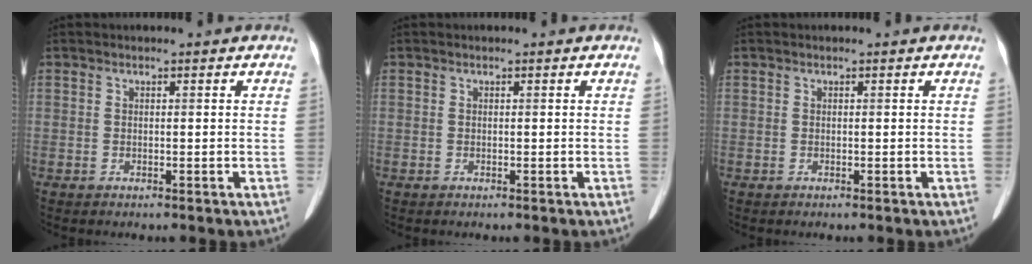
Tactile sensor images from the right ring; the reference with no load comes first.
{"total": 0.0}
{"total": 0.0}